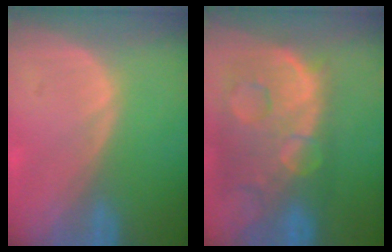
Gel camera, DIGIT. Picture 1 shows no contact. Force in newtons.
{"total": 13.8, "press": 11.2, "slide": 8.0}